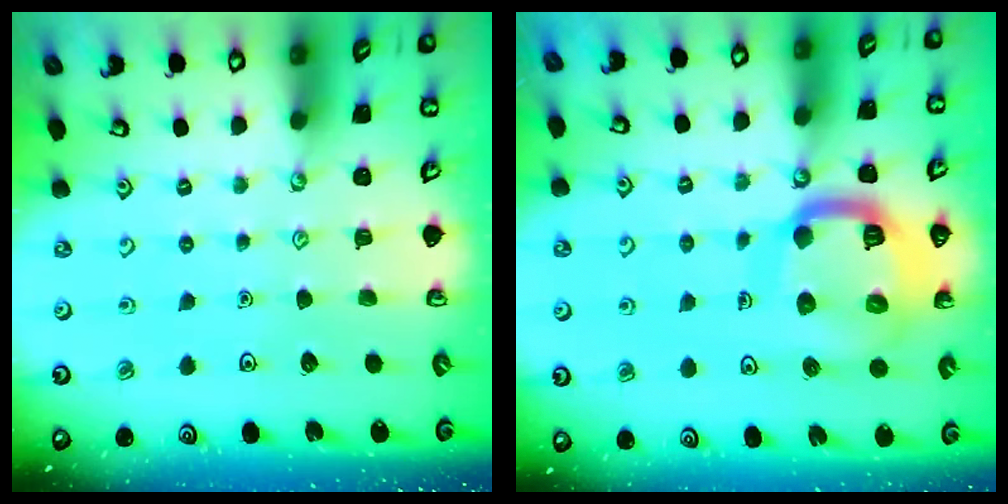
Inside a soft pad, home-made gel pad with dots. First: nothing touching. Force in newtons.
{"total": 17.4, "press": 17.3, "slide": 1.9}